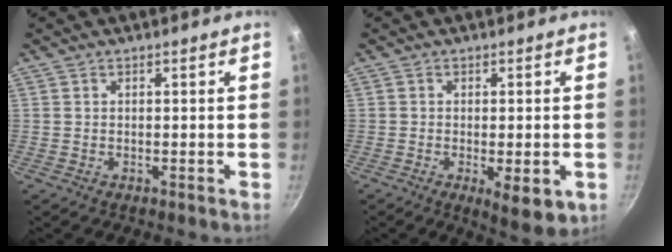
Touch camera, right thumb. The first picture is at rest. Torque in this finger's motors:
{"motor_torque": [-0.28, 0.20, -0.05, -0.08, 0.03]}